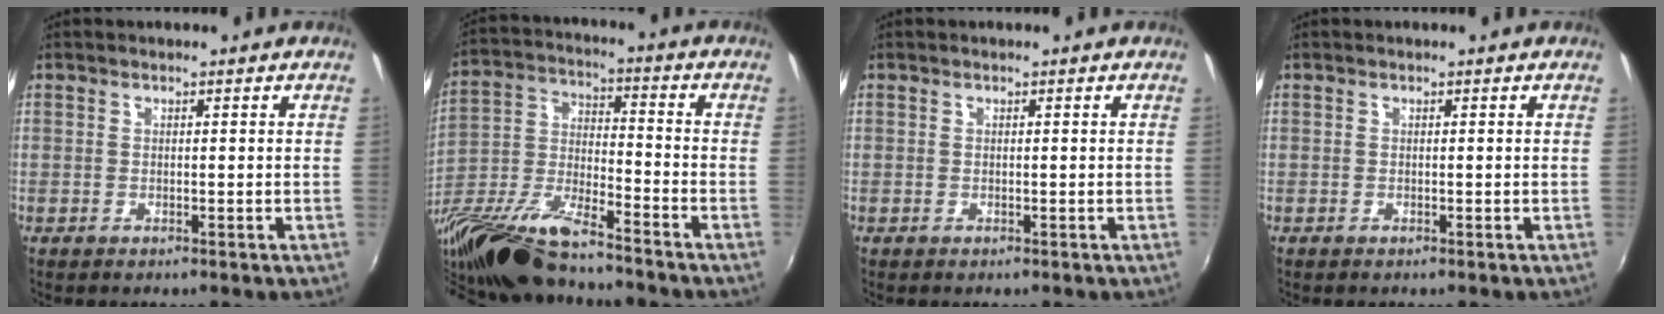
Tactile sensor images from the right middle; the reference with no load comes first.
{"total": 19.0, "force": [-14.8, 4.0, 11.4], "torque": [-0.238, -0.043, -0.279]}
{"total": 0.0}
{"total": 0.0}